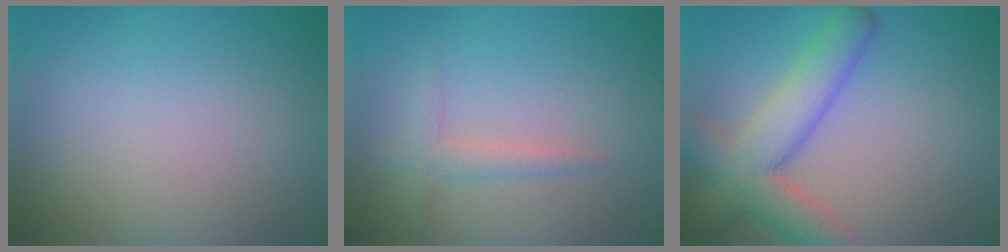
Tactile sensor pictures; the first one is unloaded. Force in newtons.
{"total": 1.6, "press": 1.6, "slide": 0.1}
{"total": 6.8, "press": 6.8, "slide": 0.5}